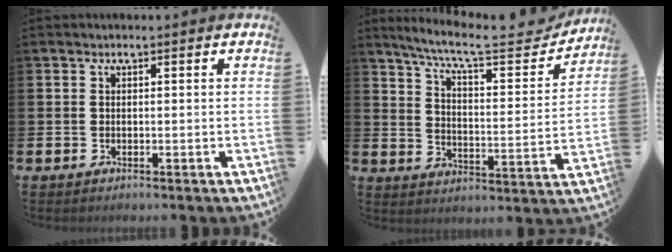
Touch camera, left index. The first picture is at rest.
{"total": 8.6, "force": [7.7, 1.2, 3.8], "torque": [-0.097, -0.053, 0.125]}